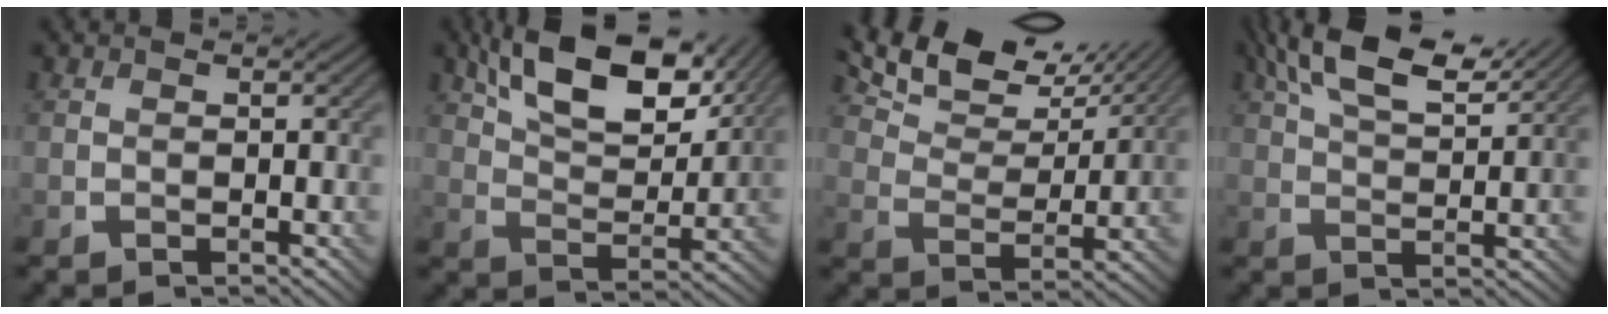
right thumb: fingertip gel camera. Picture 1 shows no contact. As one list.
[{"total": 13.9, "force": [8.3, 6.2, 9.2], "torque": [-0.161, 0.004, 0.136]}, {"total": 13.1, "force": [9.8, 5.2, 7.0], "torque": [-0.157, 0.009, 0.148]}, {"total": 9.8, "force": [6.2, 3.3, 6.8], "torque": [-0.143, 0.017, 0.118]}]